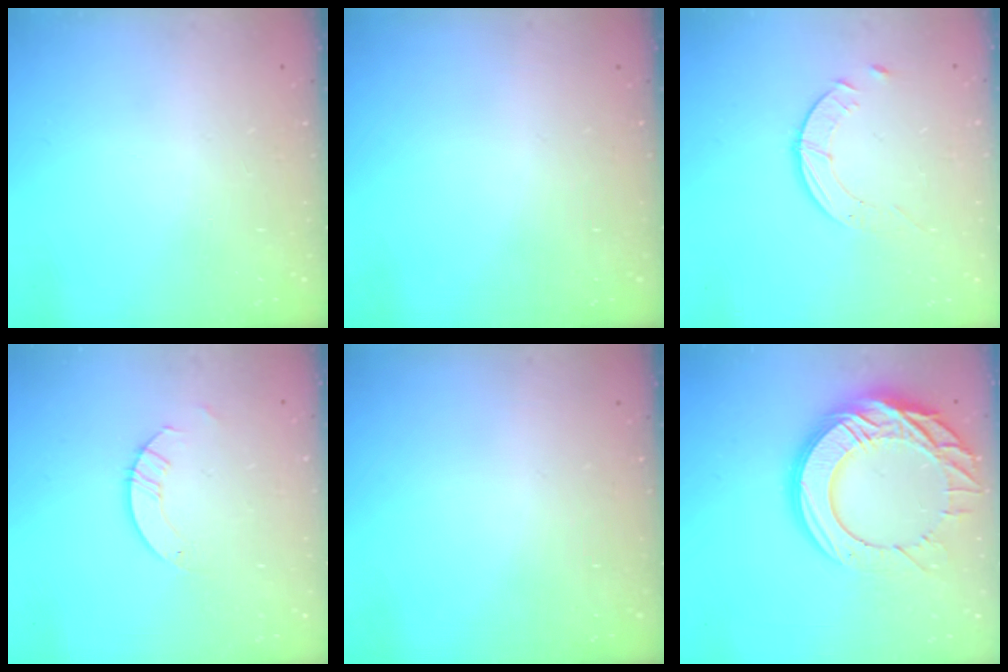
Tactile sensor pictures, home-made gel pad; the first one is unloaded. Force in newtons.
{"total": 0.0}
{"total": 3.9, "press": 3.9, "slide": 0.4}
{"total": 2.6, "press": 2.6, "slide": 0.2}
{"total": 0.0}
{"total": 22.6, "press": 22.5, "slide": 2.2}